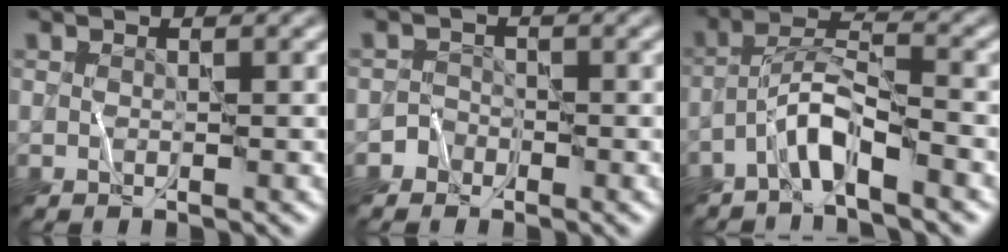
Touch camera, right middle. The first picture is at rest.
{"total": 1.2, "force": [-0.8, 0.8, -0.5], "torque": [0.022, 0.010, -0.018]}
{"total": 3.9, "force": [-2.8, 0.6, 2.7], "torque": [-0.049, 0.013, -0.063]}